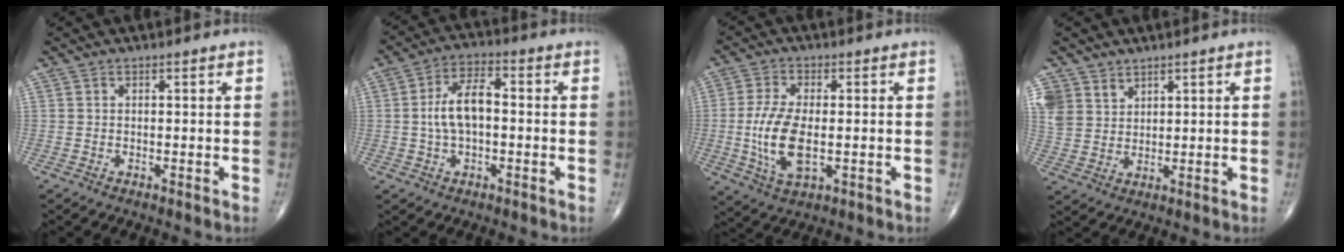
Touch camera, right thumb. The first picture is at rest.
{"total": 8.4, "force": [-0.2, 4.3, 7.2], "torque": [-0.137, 0.022, -0.011]}
{"total": 10.7, "force": [-1.3, 5.1, 9.3], "torque": [-0.195, -0.007, -0.021]}
{"total": 7.7, "force": [4.8, 5.8, 1.8], "torque": [-0.026, -0.017, 0.105]}